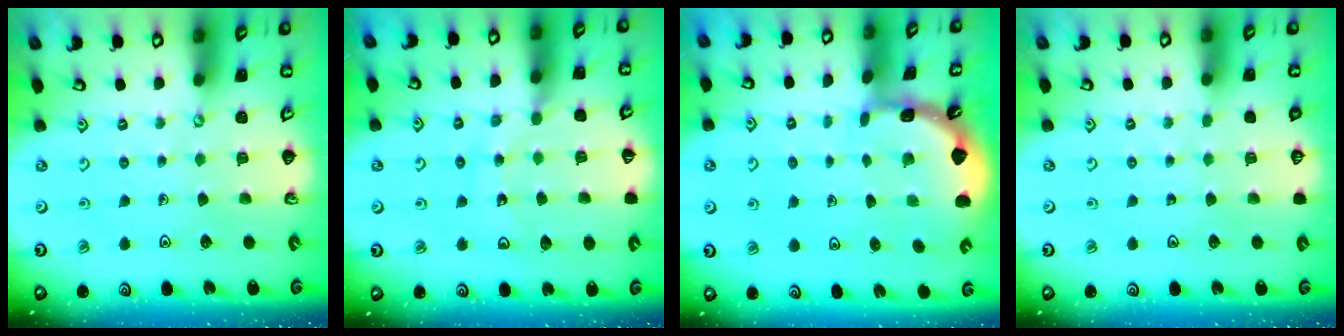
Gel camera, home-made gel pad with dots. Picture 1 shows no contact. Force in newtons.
{"total": 10.9, "press": 10.8, "slide": 1.2}
{"total": 1.8, "press": 1.8, "slide": 0.1}
{"total": 0.0}